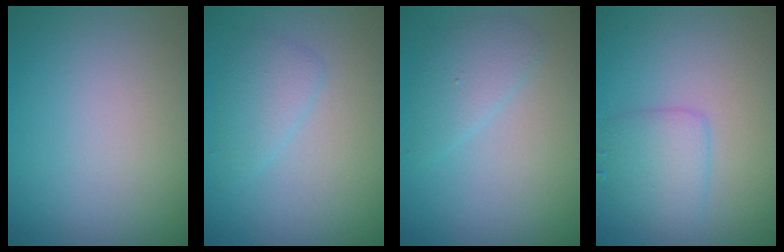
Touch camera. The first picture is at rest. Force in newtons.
{"total": 1.9, "press": 1.9, "slide": 0.1}
{"total": 2.0, "press": 2.0, "slide": 0.2}
{"total": 2.6, "press": 2.6, "slide": 0.0}